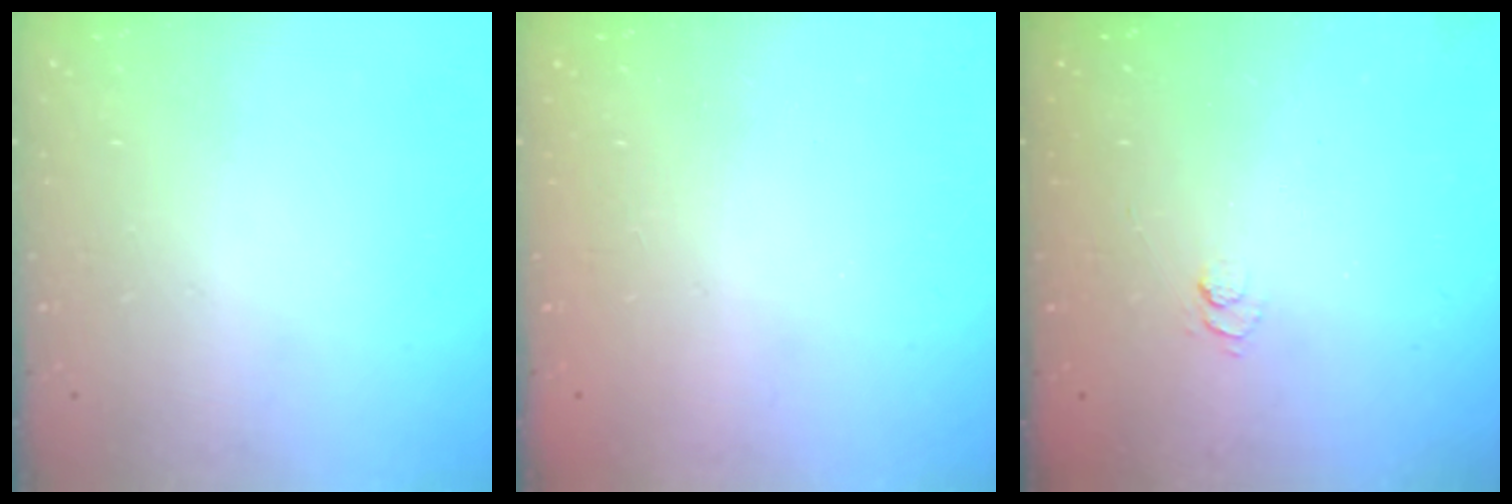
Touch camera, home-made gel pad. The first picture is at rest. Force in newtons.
{"total": 2.4, "press": 2.2, "slide": 0.8}
{"total": 2.7, "press": 2.2, "slide": 1.5}